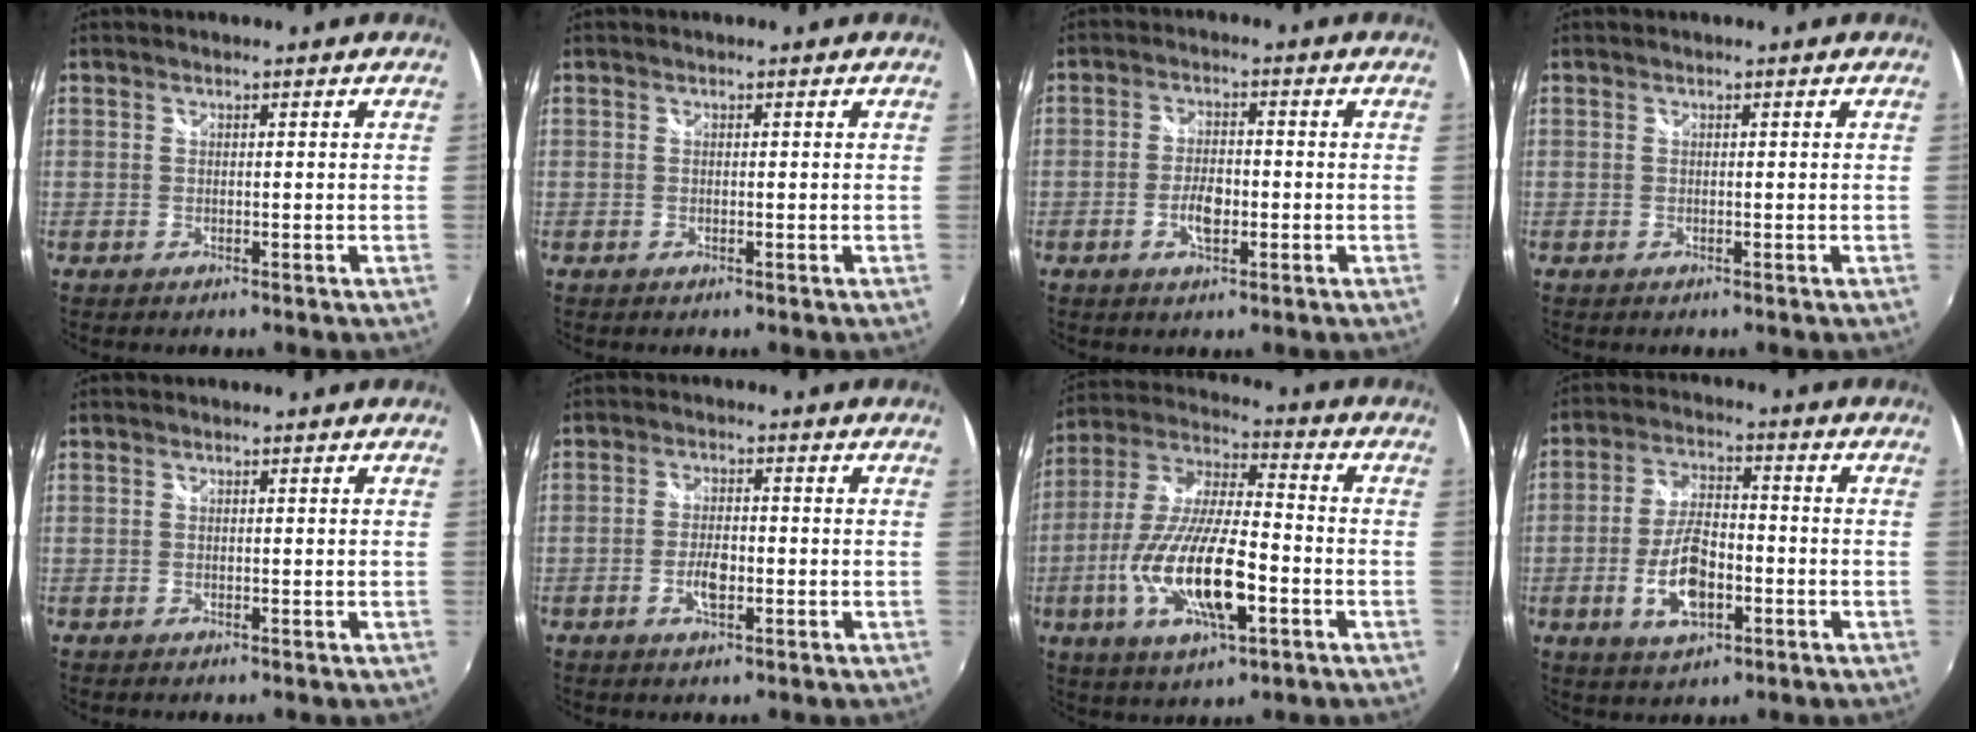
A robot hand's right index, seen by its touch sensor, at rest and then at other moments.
{"total": 0.0}
{"total": 5.0, "force": [-1.5, 2.4, 4.1], "torque": [-0.084, 0.001, -0.026]}
{"total": 0.0}
{"total": 0.0}
{"total": 4.3, "force": [-1.4, 1.9, 3.6], "torque": [-0.074, -0.001, -0.025]}
{"total": 18.1, "force": [-5.8, 5.4, 16.3], "torque": [-0.332, -0.017, -0.106]}
{"total": 10.1, "force": [-3.2, 4.6, 8.3], "torque": [-0.167, 0.000, -0.055]}